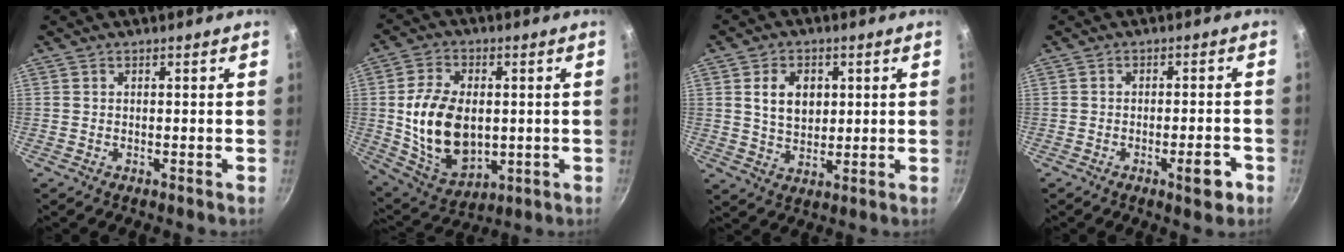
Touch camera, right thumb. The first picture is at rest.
{"total": 16.4, "force": [0.2, 10.8, 12.4], "torque": [-0.204, -0.011, 0.020]}
{"total": 7.8, "force": [1.9, 5.6, 5.1], "torque": [-0.068, -0.008, 0.035]}
{"total": 5.0, "force": [-2.4, 1.6, 4.1], "torque": [-0.044, 0.018, -0.027]}